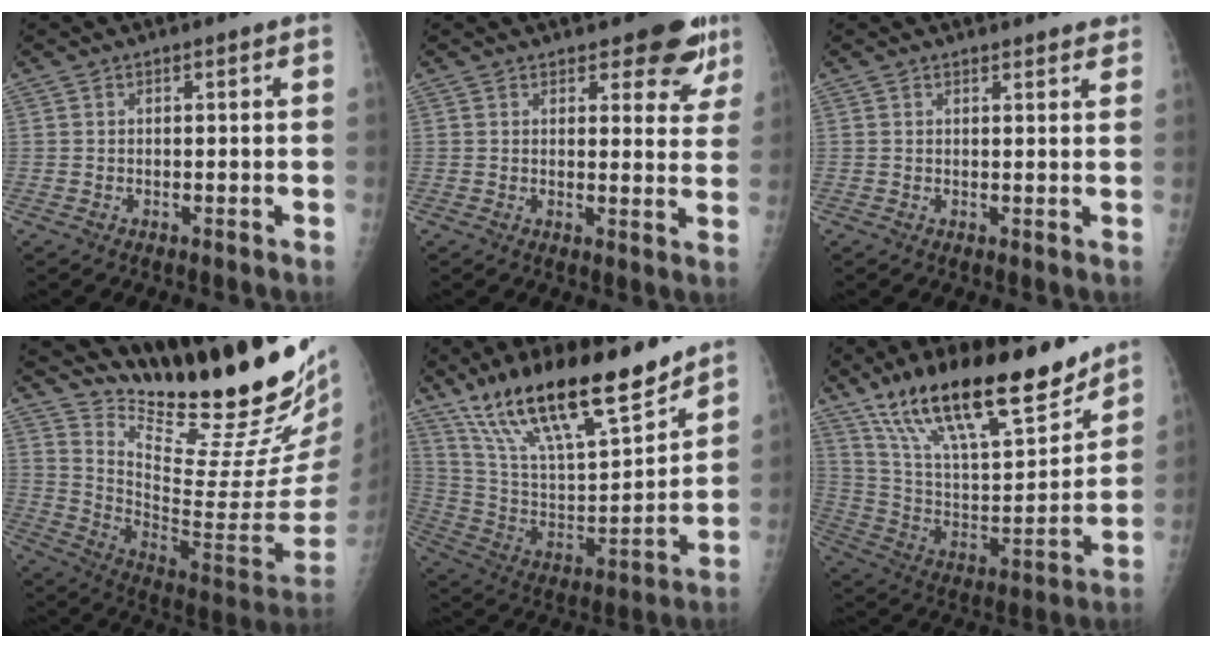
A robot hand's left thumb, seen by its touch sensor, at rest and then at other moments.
{"total": 9.1, "force": [6.6, 3.8, 5.0], "torque": [-0.021, -0.036, 0.073]}
{"total": 3.1, "force": [2.9, 0.8, 0.8], "torque": [0.004, -0.011, 0.027]}
{"total": 28.4, "force": [24.1, 4.5, 14.3], "torque": [-0.193, -0.189, 0.353]}
{"total": 24.4, "force": [17.9, 6.5, 15.3], "torque": [-0.242, -0.070, 0.322]}
{"total": 26.4, "force": [18.8, 8.1, 16.7], "torque": [-0.253, -0.067, 0.327]}